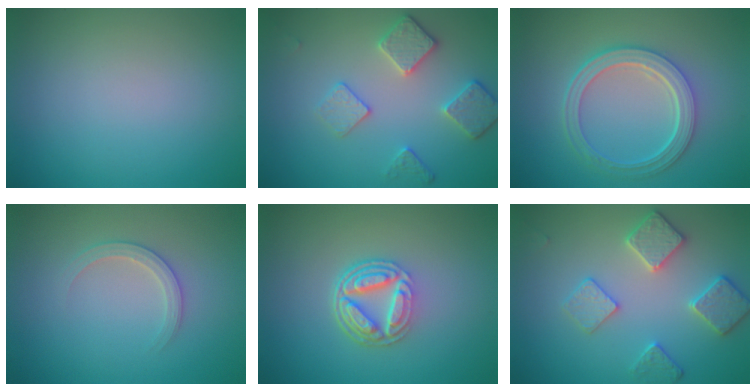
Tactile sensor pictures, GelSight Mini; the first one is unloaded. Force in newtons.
{"total": 3.4, "press": 3.2, "slide": 1.2}
{"total": 5.2, "press": 3.9, "slide": 3.6}
{"total": 1.9, "press": 1.9, "slide": 0.2}
{"total": 5.3, "press": 3.9, "slide": 3.7}
{"total": 3.5, "press": 3.5, "slide": 0.2}